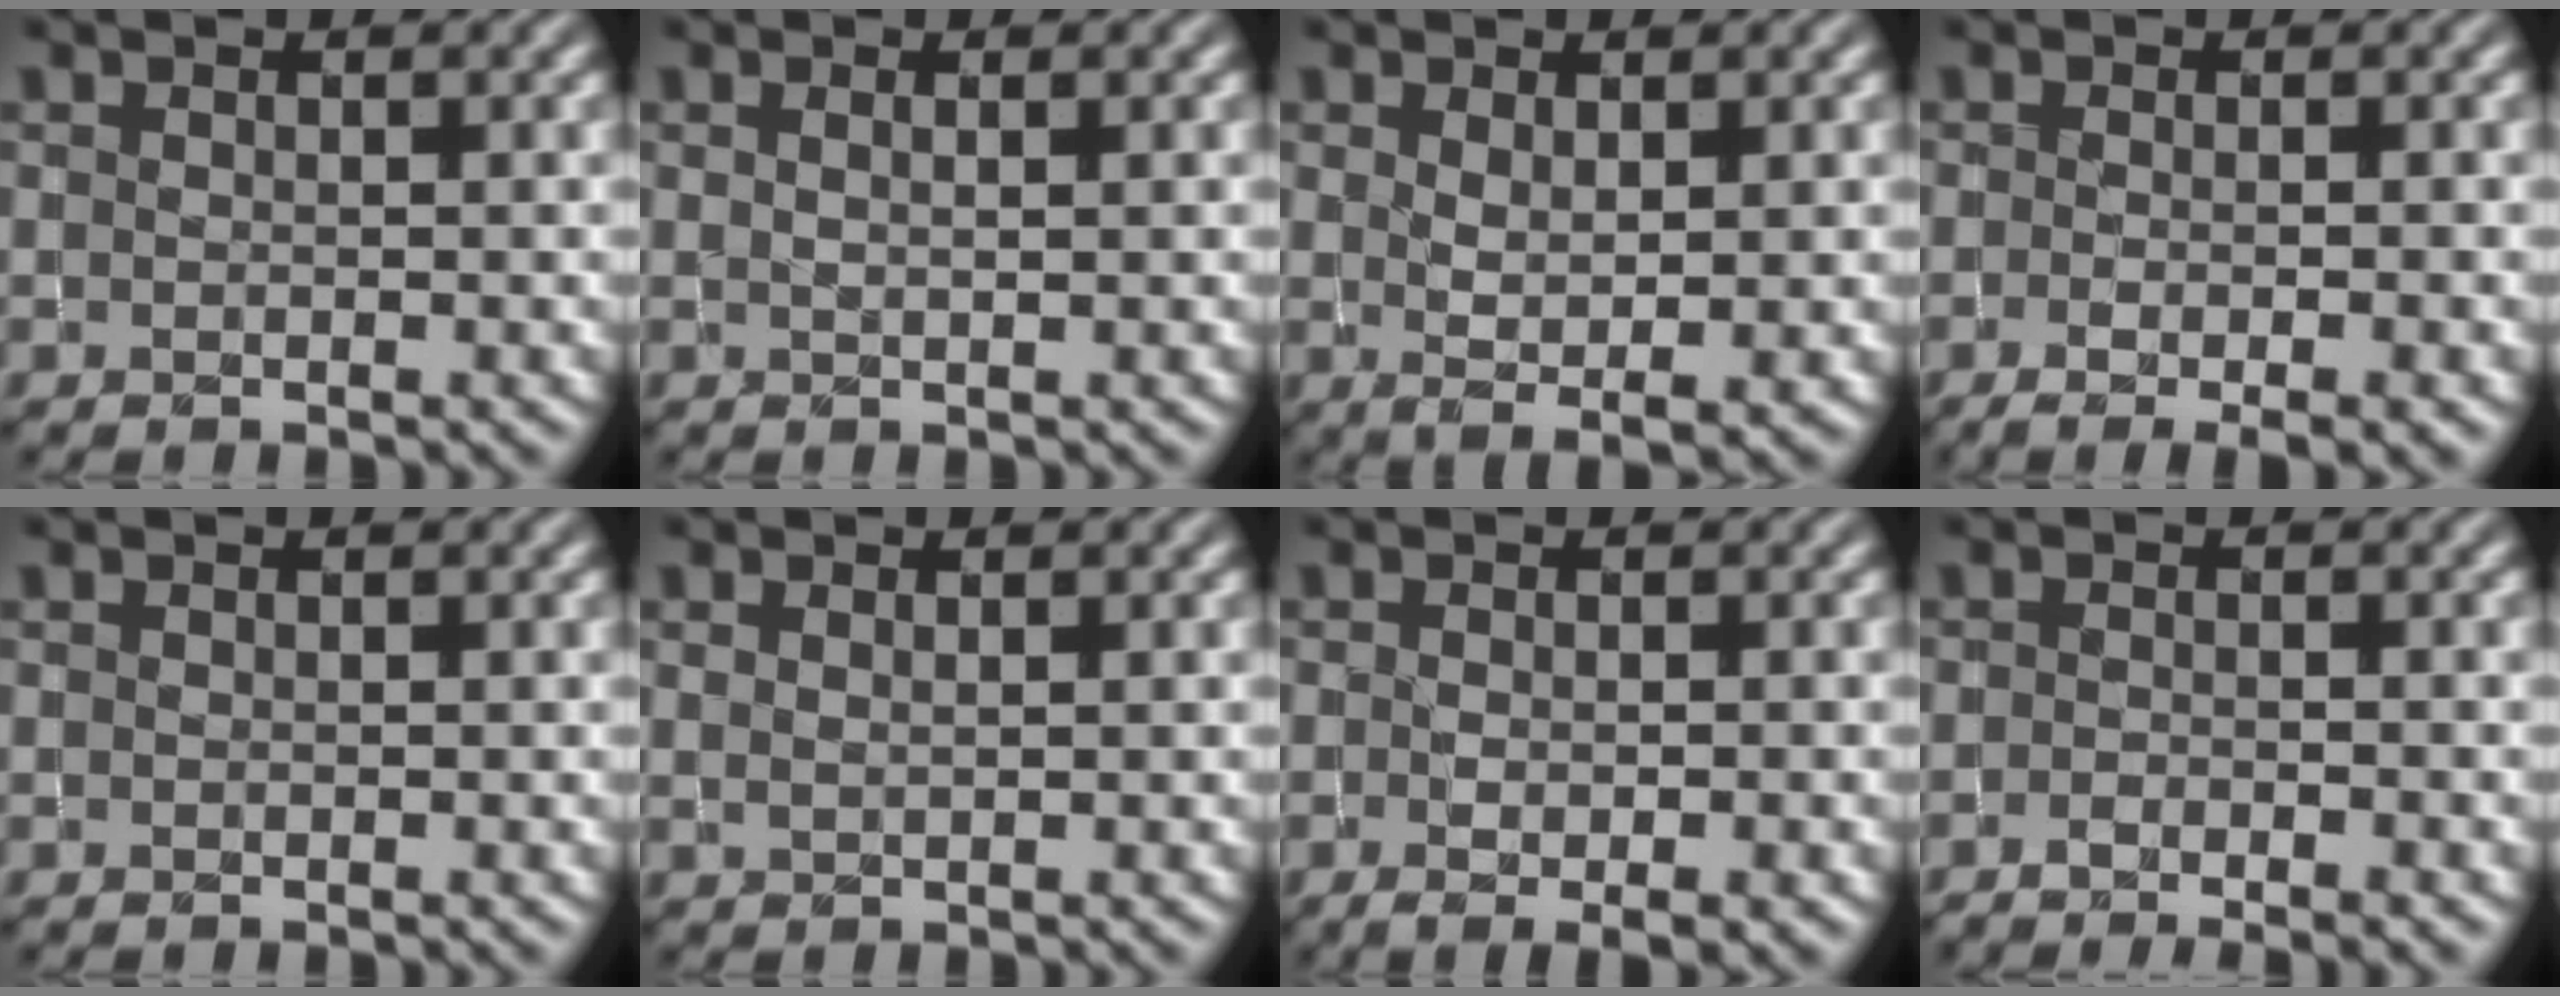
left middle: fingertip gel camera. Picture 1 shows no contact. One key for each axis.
{"total": 0.9, "fx": 0.5, "fy": 0.4, "fz": 0.7, "tx": -0.002, "ty": 0.000, "tz": 0.005}
{"total": 1.9, "fx": 0.5, "fy": 0.4, "fz": 1.7, "tx": -0.032, "ty": -0.006, "tz": 0.015}
{"total": 4.1, "fx": -1.6, "fy": 1.2, "fz": 3.5, "tx": -0.047, "ty": -0.010, "tz": -0.020}
{"total": 0.0}
{"total": 0.5, "fx": 0.5, "fy": 0.1, "fz": 0.1, "tx": -0.003, "ty": 0.004, "tz": 0.010}
{"total": 2.8, "fx": -1.1, "fy": 0.9, "fz": 2.4, "tx": -0.045, "ty": -0.009, "tz": -0.014}
{"total": 3.3, "fx": -2.4, "fy": 0.7, "fz": 2.2, "tx": -0.036, "ty": 0.002, "tz": -0.041}